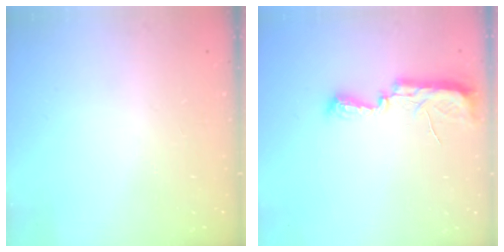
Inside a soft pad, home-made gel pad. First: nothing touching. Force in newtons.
{"total": 7.9, "press": 7.8, "slide": 0.8}